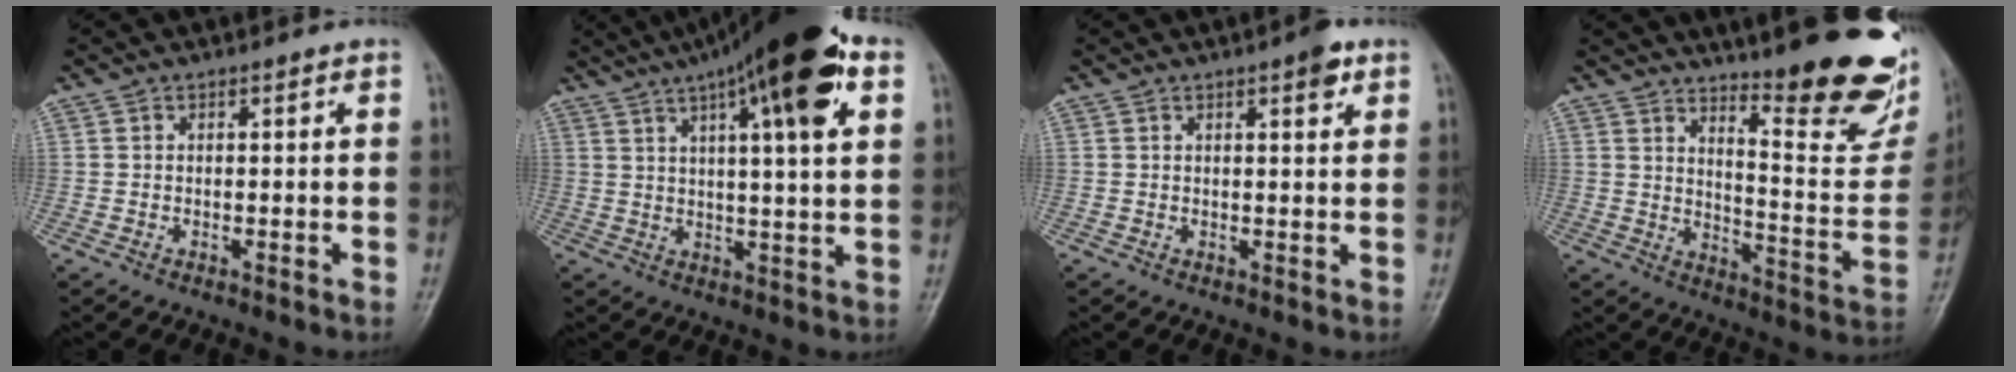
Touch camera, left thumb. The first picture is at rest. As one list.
[{"total": 19.7, "force": [9.7, 4.2, 16.6], "torque": [-0.249, 0.001, 0.144]}, {"total": 3.1, "force": [1.8, 0.9, 2.4], "torque": [-0.027, -0.006, 0.021]}, {"total": 23.2, "force": [16.3, 5.4, 15.6], "torque": [-0.174, -0.114, 0.220]}]